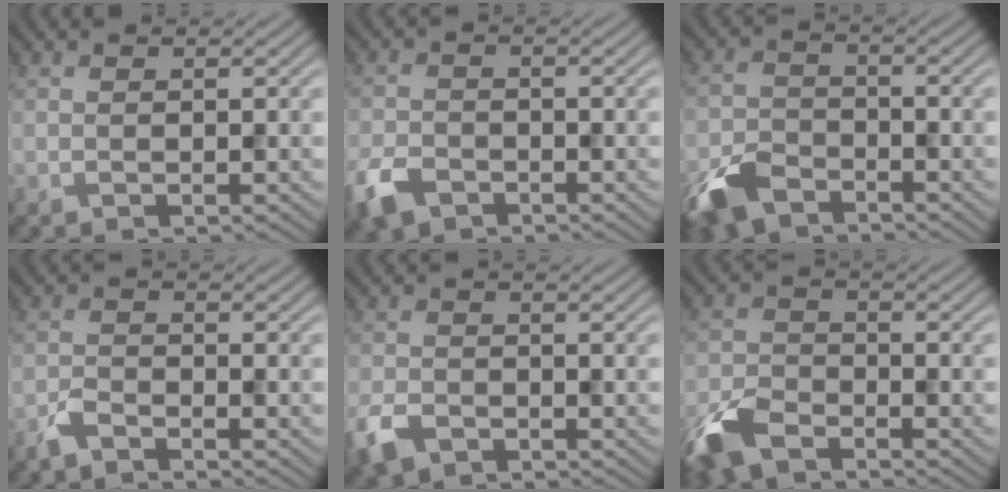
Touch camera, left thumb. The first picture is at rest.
{"total": 4.8, "force": [-3.1, 2.8, 2.3], "torque": [-0.060, -0.007, -0.072]}
{"total": 7.0, "force": [-5.1, 3.5, 3.3], "torque": [-0.073, -0.010, -0.115]}
{"total": 2.3, "force": [-1.9, 0.7, 1.0], "torque": [-0.024, 0.001, -0.047]}
{"total": 4.1, "force": [-2.7, 2.5, 2.0], "torque": [-0.052, -0.009, -0.062]}
{"total": 7.3, "force": [-5.2, 3.3, 3.9], "torque": [-0.087, -0.012, -0.117]}